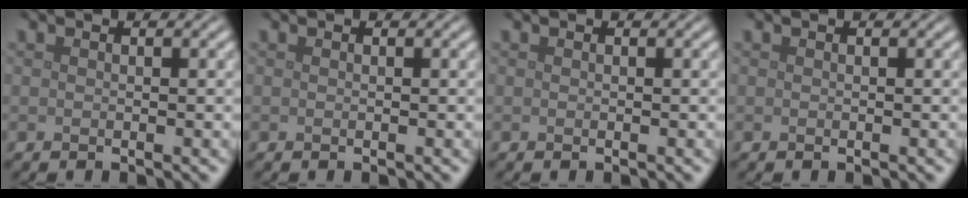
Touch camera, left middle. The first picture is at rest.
{"total": 0.0}
{"total": 0.0}
{"total": 0.0}